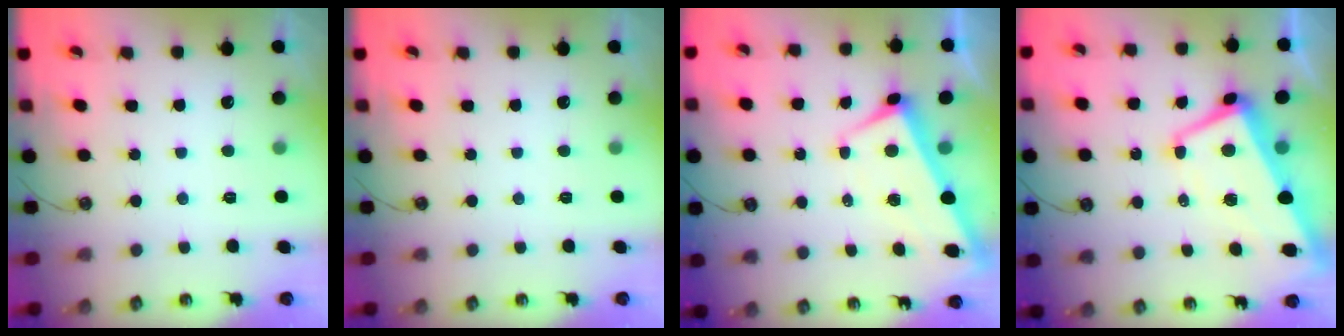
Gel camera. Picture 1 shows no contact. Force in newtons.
{"total": 0.0}
{"total": 0.9, "press": 0.2, "slide": 0.9}
{"total": 2.7, "press": 2.2, "slide": 1.7}